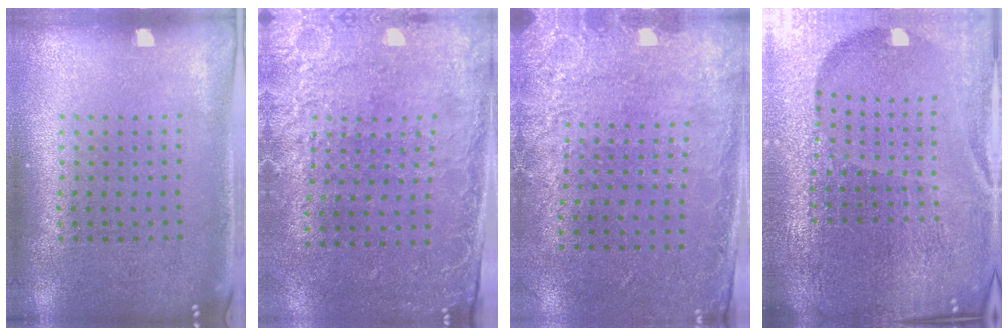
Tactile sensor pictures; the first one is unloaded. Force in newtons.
{"total": 2.5, "press": 2.2, "slide": 1.3}
{"total": 2.8, "press": 2.0, "slide": 1.9}
{"total": 6.9, "press": 6.0, "slide": 3.4}